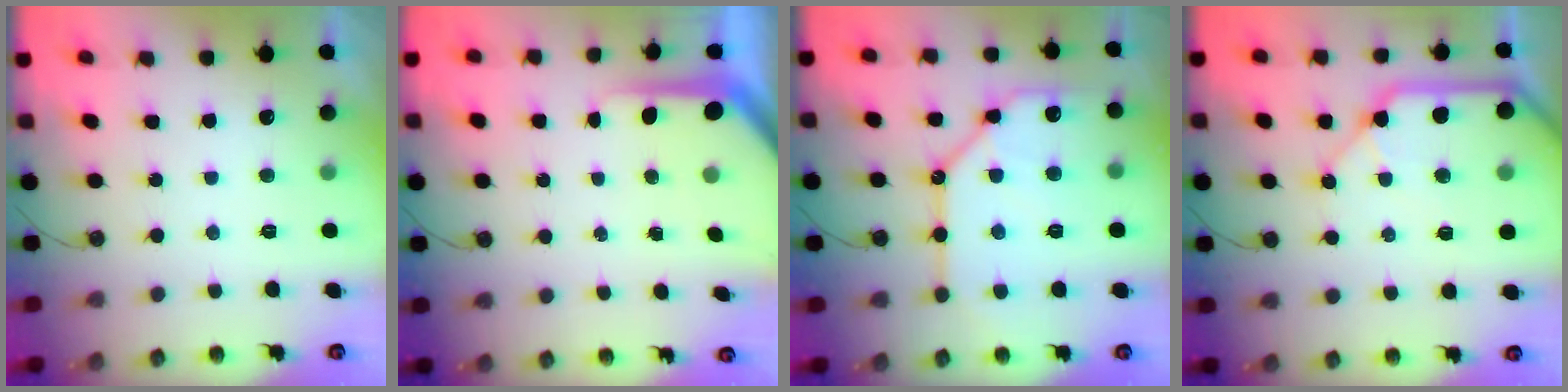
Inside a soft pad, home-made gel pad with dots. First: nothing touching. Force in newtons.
{"total": 5.4, "press": 5.4, "slide": 0.4}
{"total": 15.0, "press": 14.9, "slide": 1.7}
{"total": 14.5, "press": 14.4, "slide": 2.1}